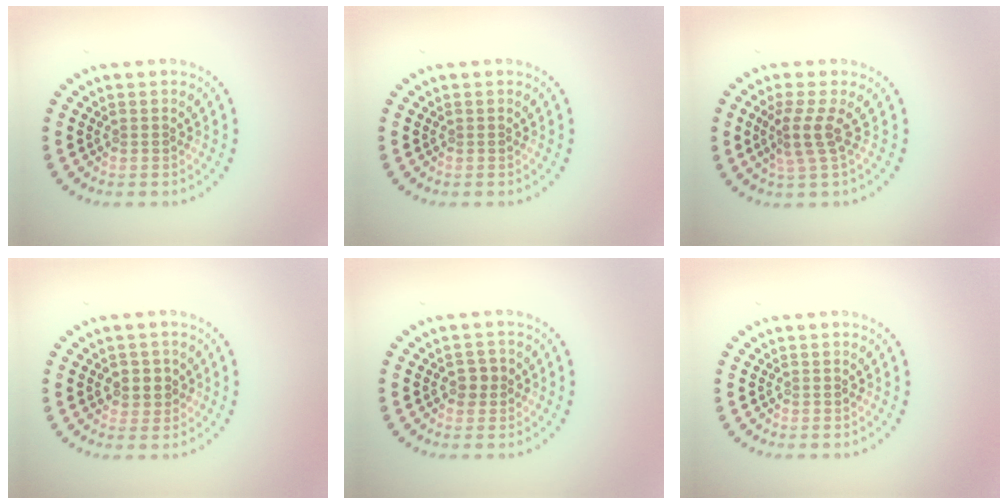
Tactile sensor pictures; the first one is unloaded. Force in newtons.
{"total": 0.0}
{"total": 2.7, "press": 1.9, "slide": 2.0}
{"total": 2.0, "press": 1.8, "slide": 0.9}
{"total": 1.5, "press": 1.5, "slide": 0.3}
{"total": 0.0}